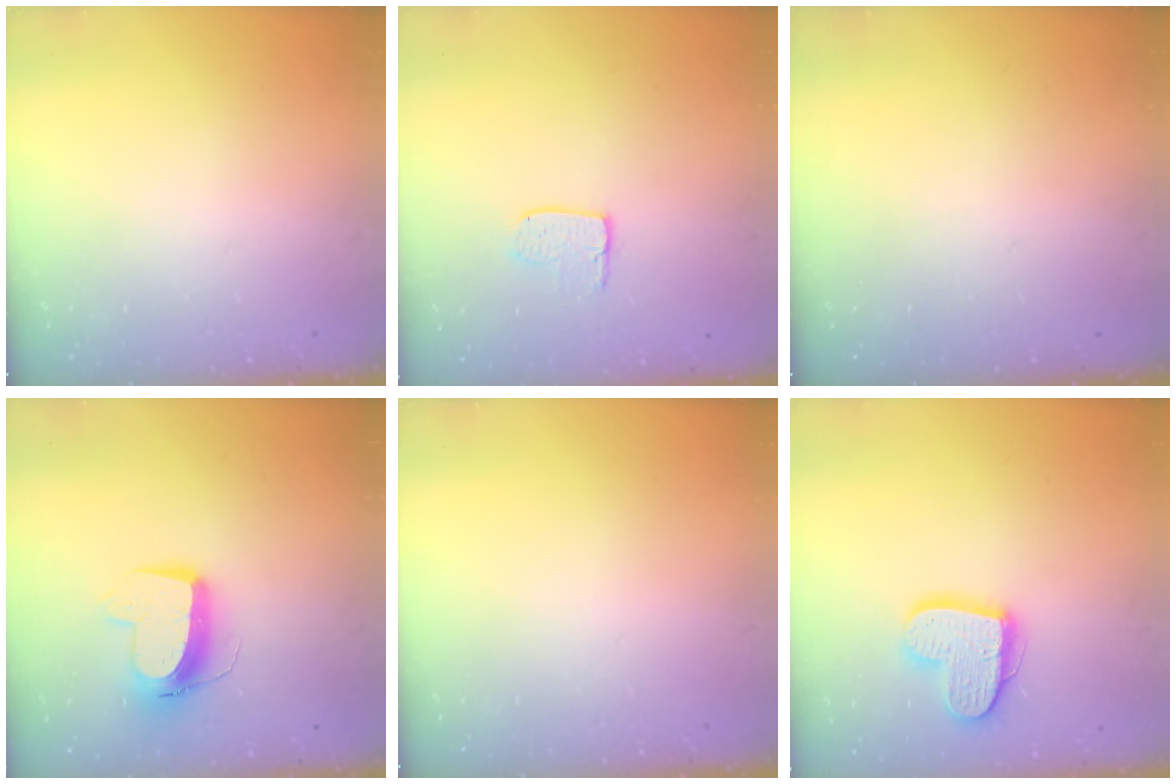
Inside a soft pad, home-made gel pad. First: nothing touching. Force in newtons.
{"total": 6.0, "press": 6.0, "slide": 0.3}
{"total": 0.0}
{"total": 11.7, "press": 11.6, "slide": 1.5}
{"total": 0.0}
{"total": 15.4, "press": 15.4, "slide": 1.2}